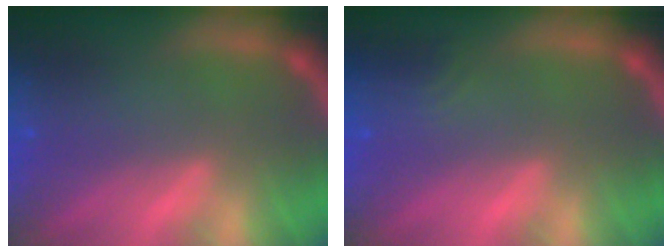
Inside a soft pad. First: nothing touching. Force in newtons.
{"total": 2.4}